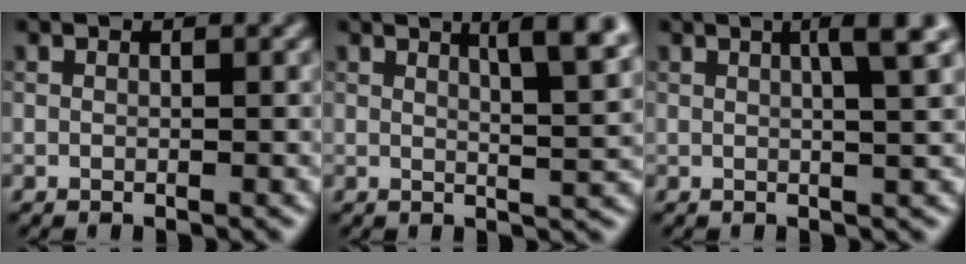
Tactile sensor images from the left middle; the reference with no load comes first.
{"total": 5.7, "force": [2.8, 1.5, 4.7], "torque": [-0.043, 0.011, 0.034]}
{"total": 4.3, "force": [1.5, 0.9, 4.0], "torque": [-0.047, 0.014, 0.016]}